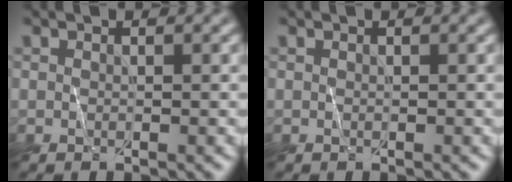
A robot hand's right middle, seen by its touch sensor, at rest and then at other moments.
{"total": 0.0}